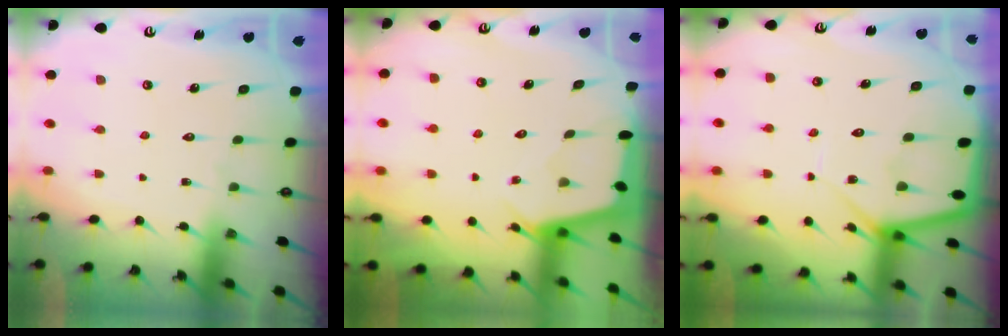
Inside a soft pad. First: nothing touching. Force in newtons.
{"total": 2.4, "press": 2.4, "slide": 0.3}
{"total": 8.0, "press": 8.0, "slide": 0.7}